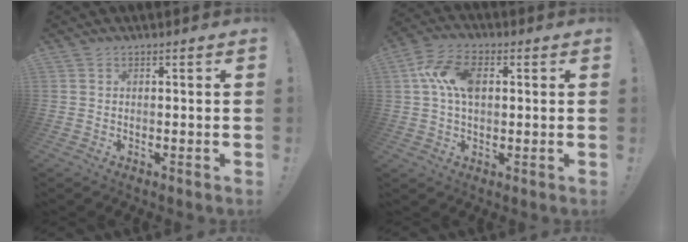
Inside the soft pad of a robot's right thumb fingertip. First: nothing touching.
{"total": 11.1, "force": [2.3, 6.9, 8.5], "torque": [-0.155, 0.011, 0.043]}